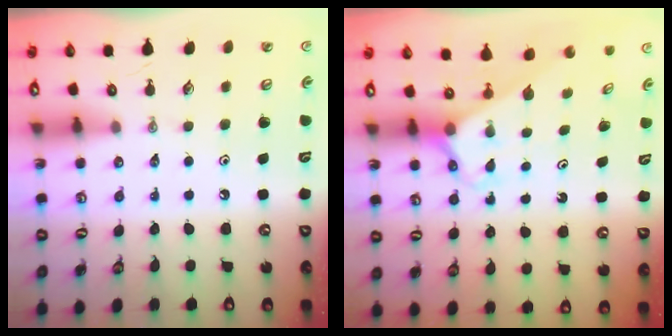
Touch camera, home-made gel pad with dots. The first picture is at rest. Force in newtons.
{"total": 2.6, "press": 2.6, "slide": 0.2}